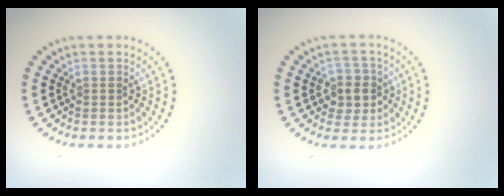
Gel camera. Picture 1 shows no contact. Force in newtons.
{"total": 2.7, "press": 2.5, "slide": 0.9}